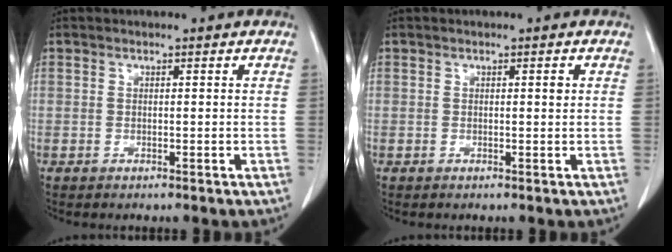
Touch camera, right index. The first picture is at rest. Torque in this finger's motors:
{"motor_torque": [0.13, -0.09, 0.00, 0.01]}